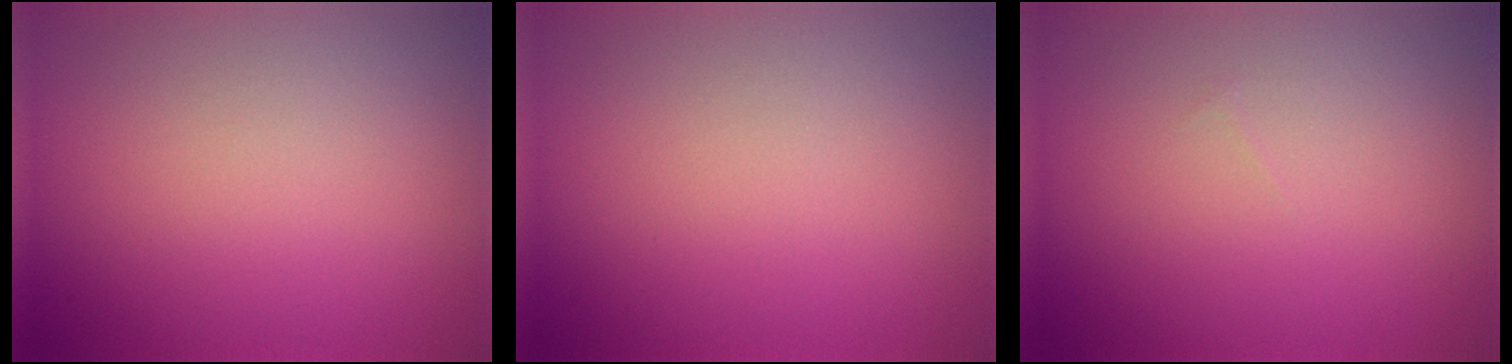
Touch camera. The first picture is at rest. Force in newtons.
{"total": 0.0}
{"total": 0.0}